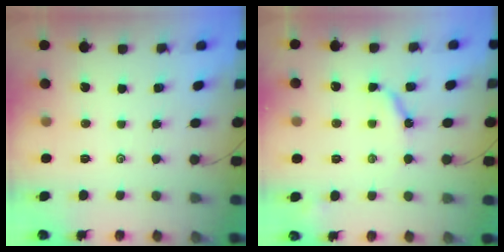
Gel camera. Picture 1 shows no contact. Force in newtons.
{"total": 6.1, "press": 6.0, "slide": 0.5}